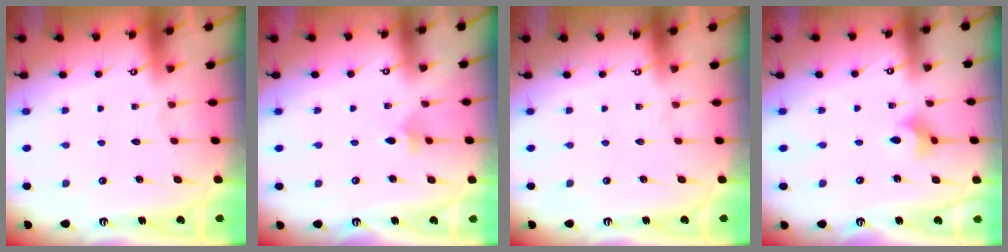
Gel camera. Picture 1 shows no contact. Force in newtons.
{"total": 3.6, "press": 3.5, "slide": 0.8}
{"total": 0.0}
{"total": 4.7, "press": 4.6, "slide": 0.7}